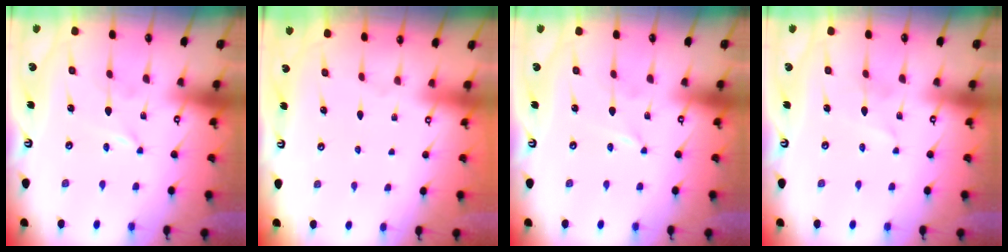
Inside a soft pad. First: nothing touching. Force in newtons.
{"total": 0.0}
{"total": 0.0}
{"total": 1.9, "press": 1.9, "slide": 0.2}